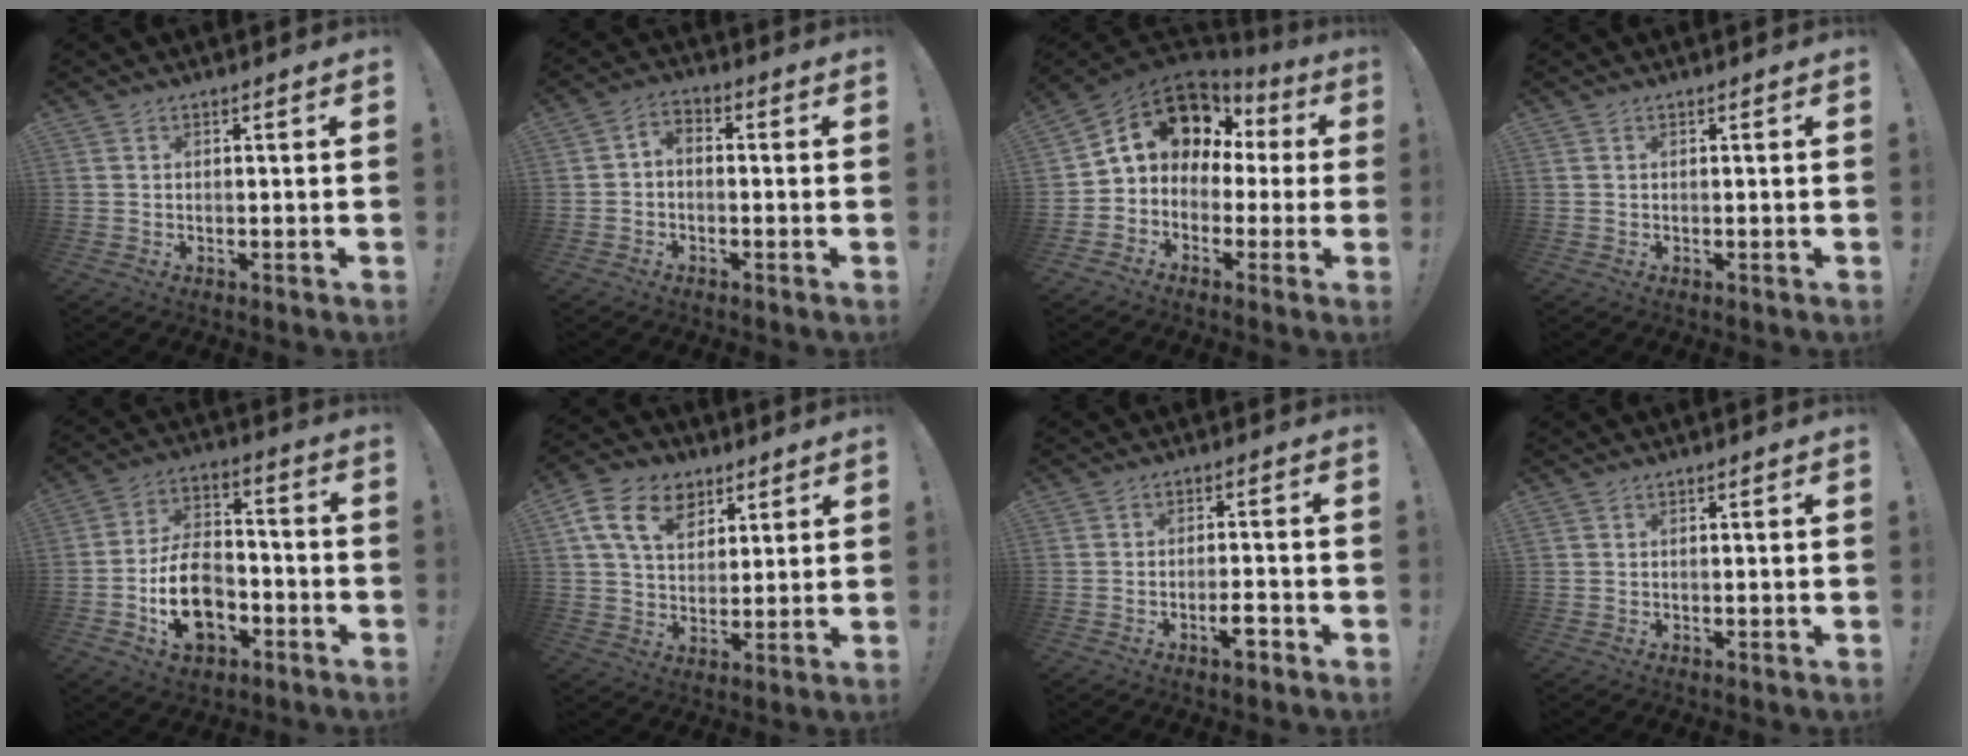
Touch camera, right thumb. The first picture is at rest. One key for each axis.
{"total": 3.3, "fx": -1.6, "fy": 2.0, "fz": 2.0, "tx": -0.037, "ty": 0.007, "tz": -0.031}
{"total": 10.7, "fx": 4.3, "fy": 8.5, "fz": 5.0, "tx": -0.073, "ty": -0.034, "tz": 0.087}
{"total": 0.0}
{"total": 16.5, "fx": -5.7, "fy": 11.3, "fz": 10.5, "tx": -0.162, "ty": 0.045, "tz": -0.090}
{"total": 14.5, "fx": 6.9, "fy": 10.0, "fz": 8.0, "tx": -0.128, "ty": -0.022, "tz": 0.132}
{"total": 4.7, "fx": -2.7, "fy": 1.0, "fz": 3.7, "tx": -0.055, "ty": 0.011, "tz": -0.044}
{"total": 0.0}